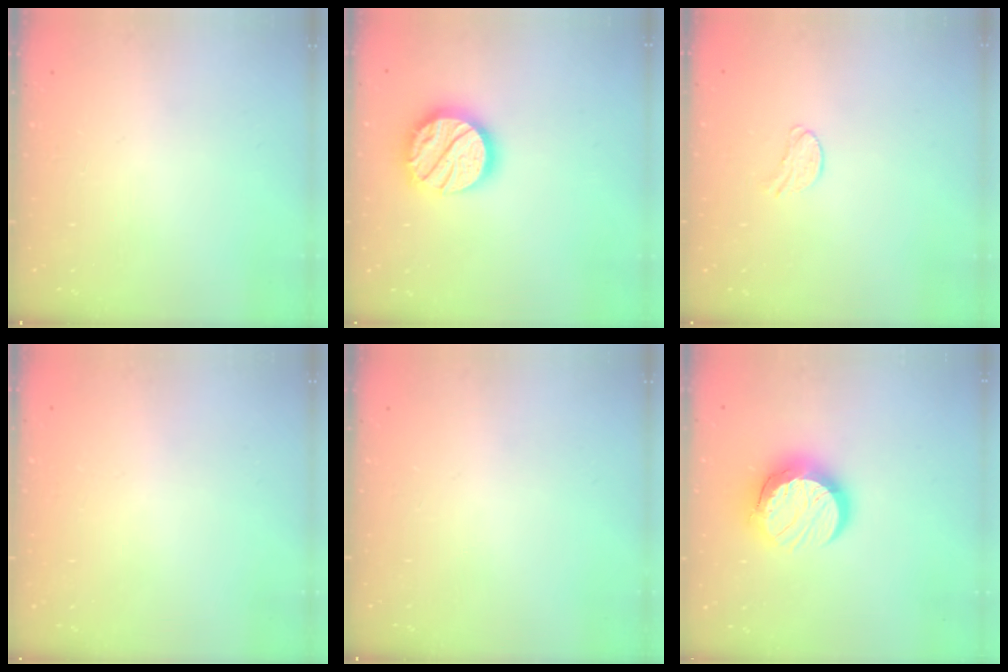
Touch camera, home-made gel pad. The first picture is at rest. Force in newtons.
{"total": 17.7, "press": 17.6, "slide": 1.4}
{"total": 6.3, "press": 6.3, "slide": 0.5}
{"total": 0.5, "press": 0.5, "slide": 0.1}
{"total": 0.0}
{"total": 13.1, "press": 13.1, "slide": 1.2}